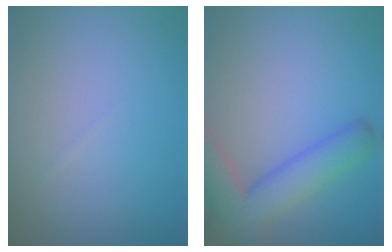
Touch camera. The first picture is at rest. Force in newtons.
{"total": 6.1, "press": 6.1, "slide": 0.4}